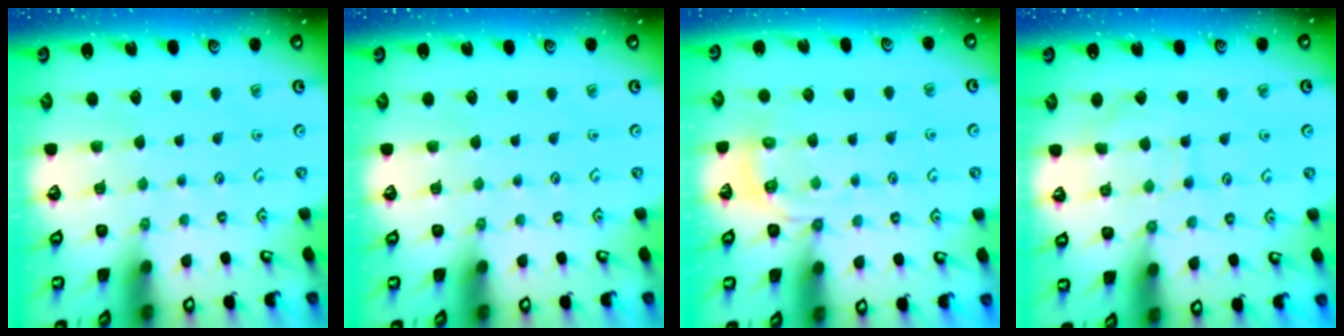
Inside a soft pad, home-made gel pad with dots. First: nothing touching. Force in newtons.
{"total": 0.0}
{"total": 6.3, "press": 6.0, "slide": 1.9}
{"total": 7.6, "press": 7.5, "slide": 0.9}